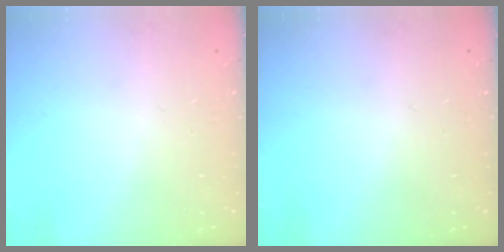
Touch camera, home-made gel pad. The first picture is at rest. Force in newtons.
{"total": 0.0}